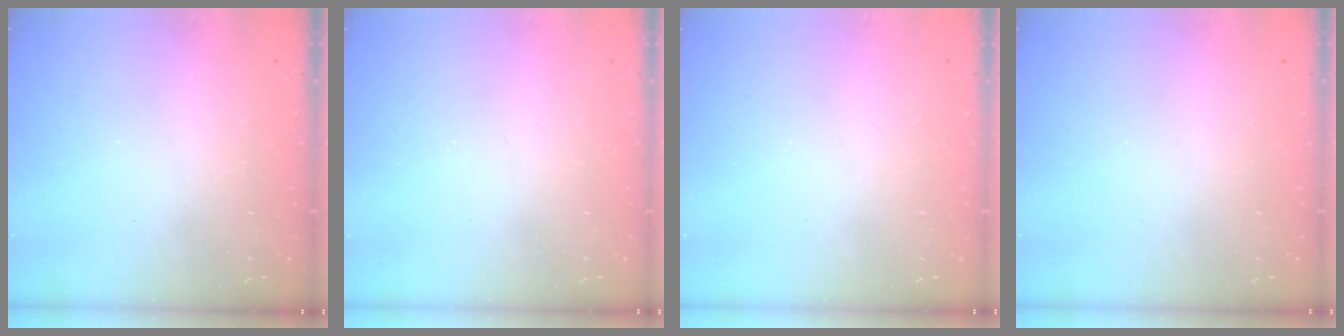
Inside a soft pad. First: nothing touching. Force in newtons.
{"total": 0.0}
{"total": 0.0}
{"total": 0.0}